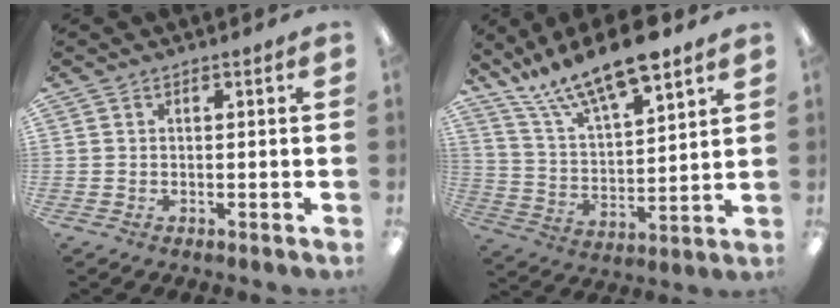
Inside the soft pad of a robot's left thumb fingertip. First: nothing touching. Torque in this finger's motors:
{"motor_torque": [0.40, 0.26, 1.42, -1.31, 0.35]}